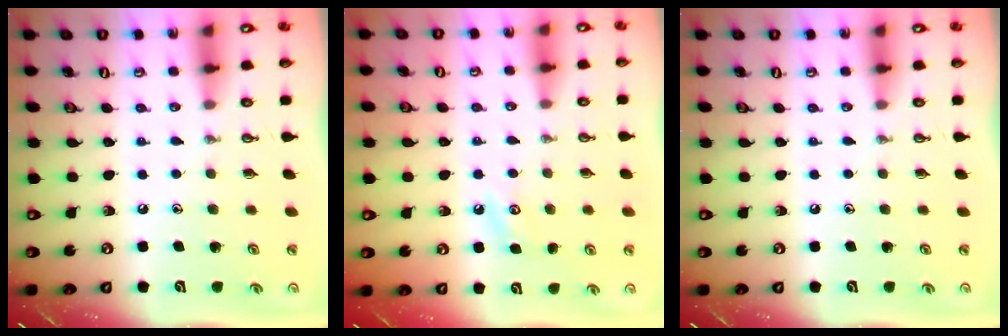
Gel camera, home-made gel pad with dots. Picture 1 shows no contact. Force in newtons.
{"total": 4.3, "press": 4.2, "slide": 0.8}
{"total": 0.0}